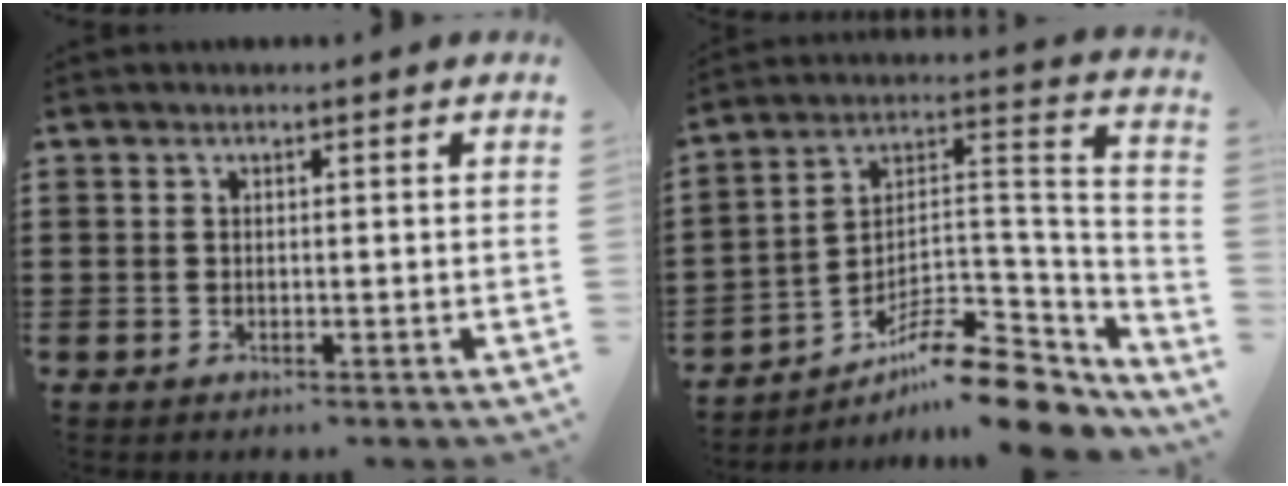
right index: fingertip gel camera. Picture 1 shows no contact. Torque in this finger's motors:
{"motor_torque": [0.34, -0.24, -0.20, -0.21]}